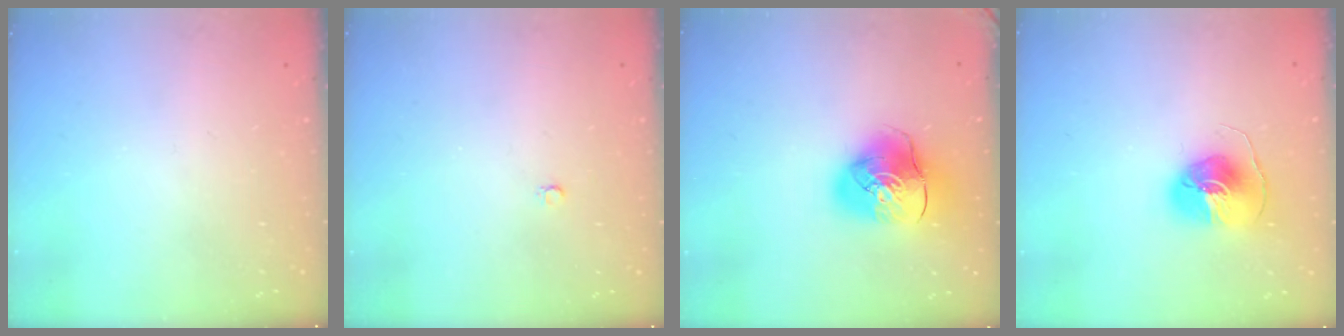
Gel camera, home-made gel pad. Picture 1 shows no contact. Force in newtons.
{"total": 2.0, "press": 2.0, "slide": 0.2}
{"total": 13.0, "press": 12.9, "slide": 1.8}
{"total": 8.6, "press": 8.6, "slide": 0.5}